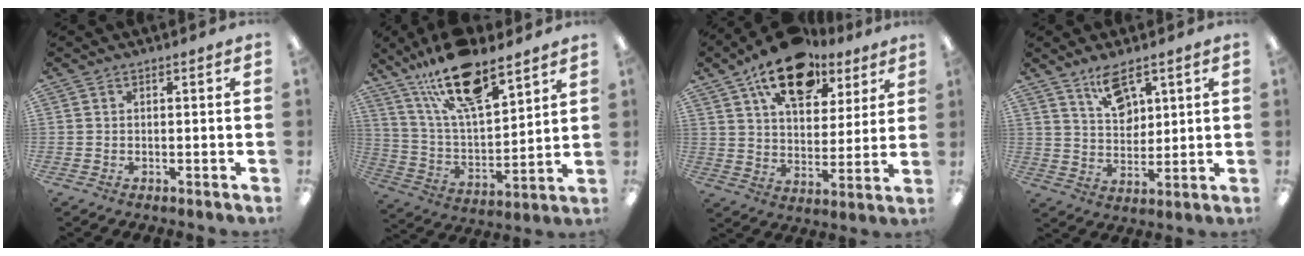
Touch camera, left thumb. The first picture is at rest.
{"total": 19.4, "force": [14.1, 6.8, 11.6], "torque": [-0.206, -0.076, 0.244]}
{"total": 17.4, "force": [11.3, 9.4, 9.3], "torque": [-0.151, -0.053, 0.199]}
{"total": 9.1, "force": [6.2, 5.0, 4.3], "torque": [-0.057, -0.031, 0.109]}